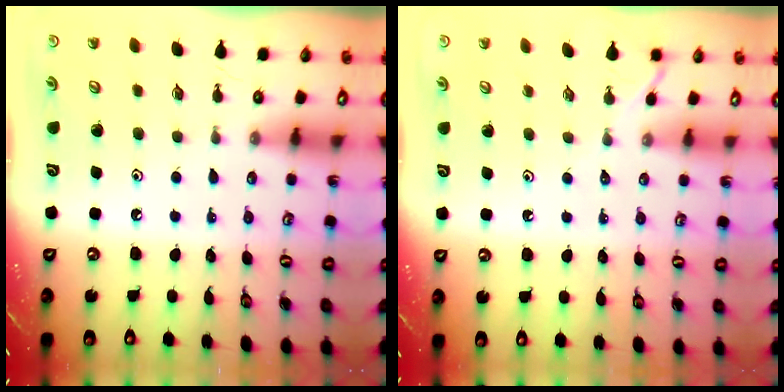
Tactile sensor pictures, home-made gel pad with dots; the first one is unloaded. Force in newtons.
{"total": 2.9, "press": 2.8, "slide": 0.6}